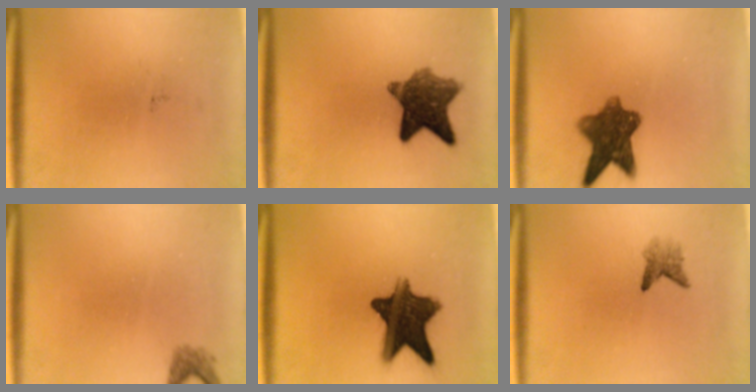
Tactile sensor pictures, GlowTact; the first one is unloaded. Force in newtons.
{"total": 8.8}
{"total": 8.7}
{"total": 1.4}
{"total": 12.2}
{"total": 2.0}